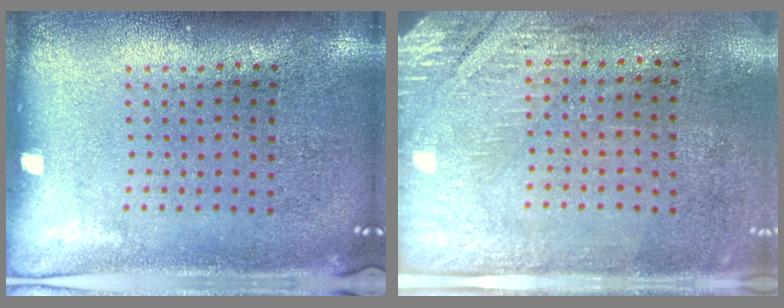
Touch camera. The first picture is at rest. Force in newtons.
{"total": 2.8, "press": 2.4, "slide": 1.4}